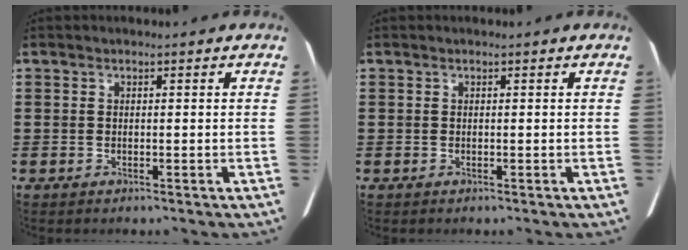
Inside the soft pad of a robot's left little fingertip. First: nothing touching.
{"total": 0.0}